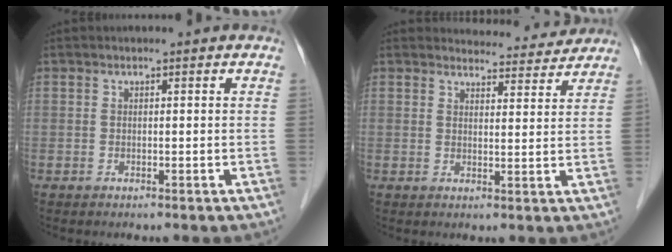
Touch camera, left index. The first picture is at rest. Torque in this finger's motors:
{"motor_torque": [-0.14, -0.69, -0.02, -0.02]}